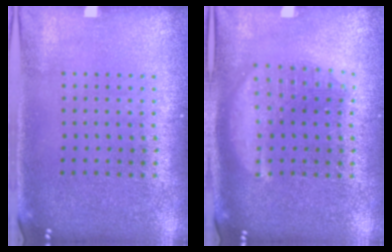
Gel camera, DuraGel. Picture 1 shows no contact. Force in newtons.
{"total": 2.6, "press": 2.6, "slide": 0.3}